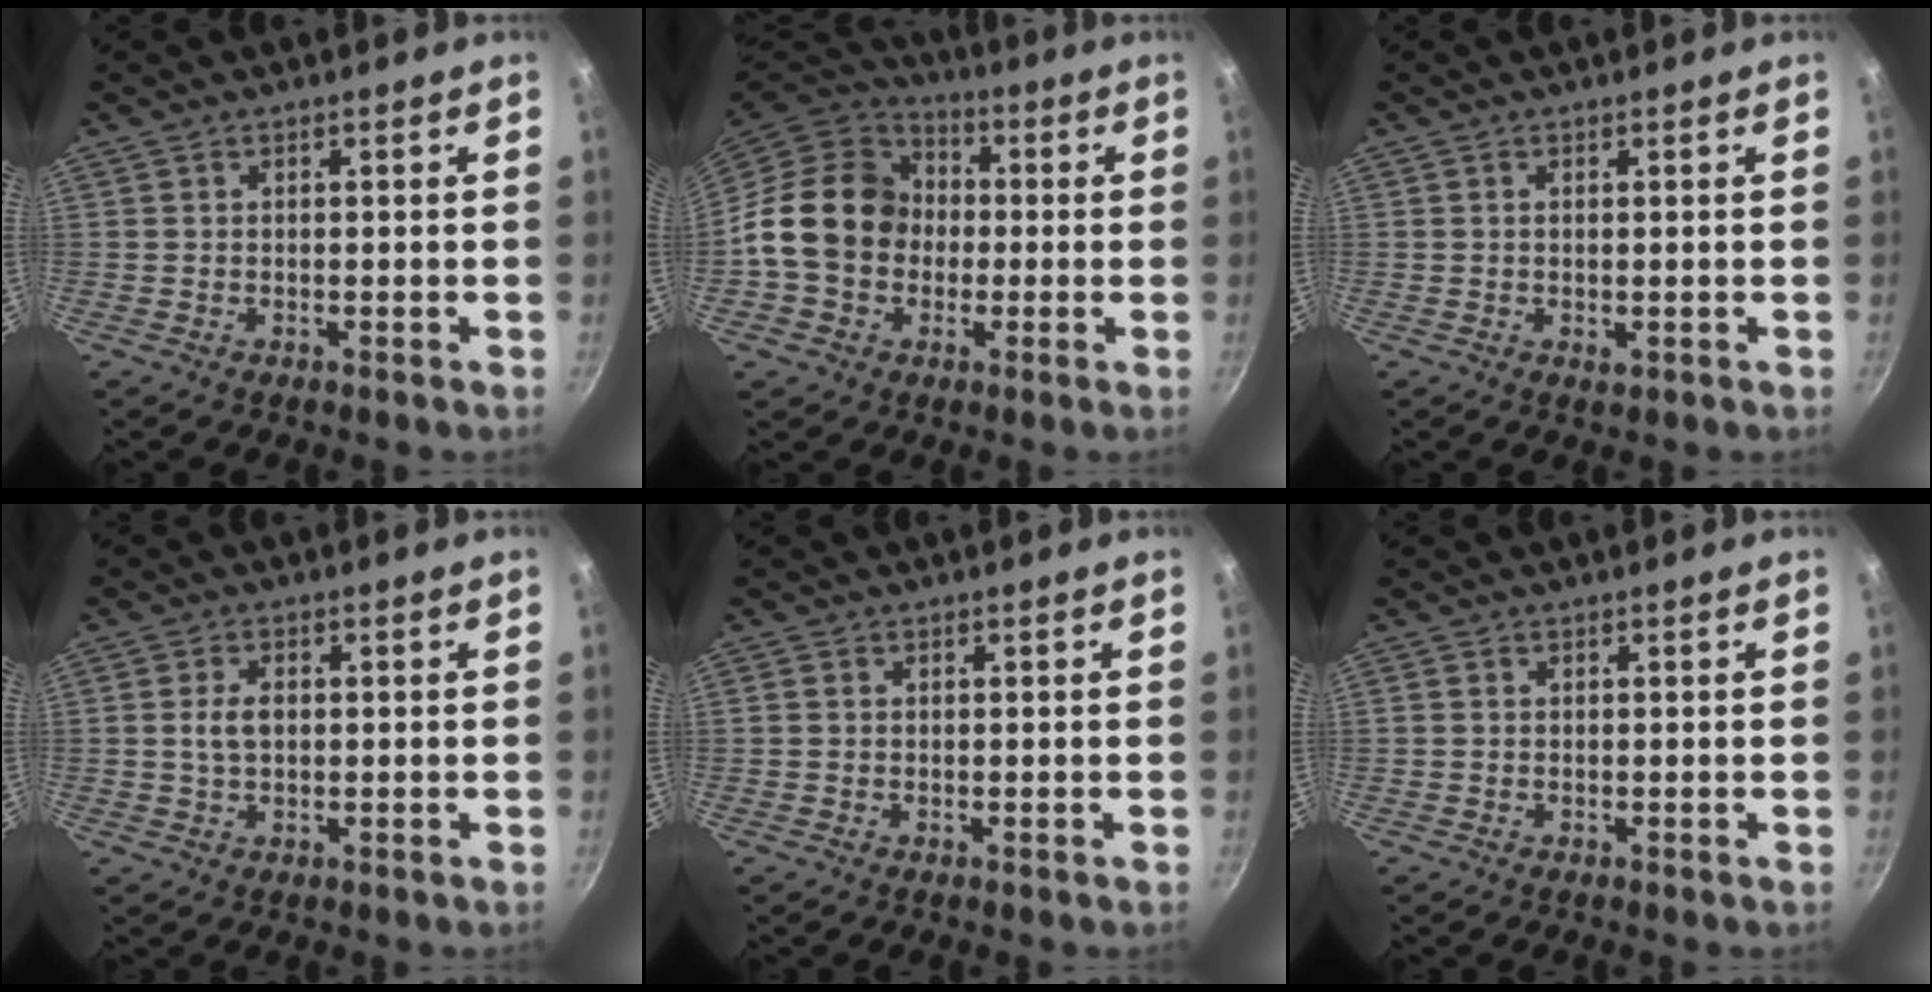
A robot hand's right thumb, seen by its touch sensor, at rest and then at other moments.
{"total": 17.0, "force": [-0.7, 14.2, 9.3], "torque": [-0.134, 0.036, -0.024]}
{"total": 1.1, "force": [0.0, 0.4, 1.1], "torque": [-0.018, -0.003, 0.000]}
{"total": 3.9, "force": [0.3, 2.4, 3.0], "torque": [-0.049, 0.007, 0.004]}
{"total": 0.8, "force": [0.0, 0.7, 0.3], "torque": [-0.006, 0.003, -0.001]}
{"total": 0.5, "force": [0.0, 0.5, 0.2], "torque": [-0.003, 0.002, -0.001]}